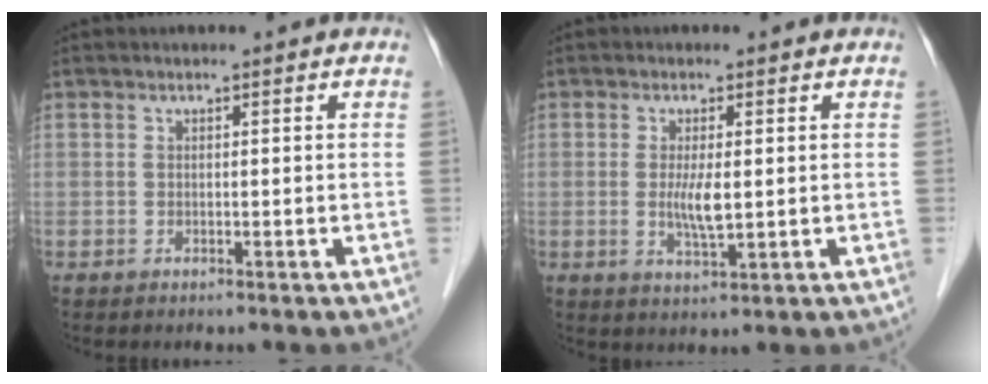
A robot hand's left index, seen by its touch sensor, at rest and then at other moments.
{"total": 3.9, "force": [0.1, 0.8, 3.9], "torque": [-0.077, -0.008, 0.003]}